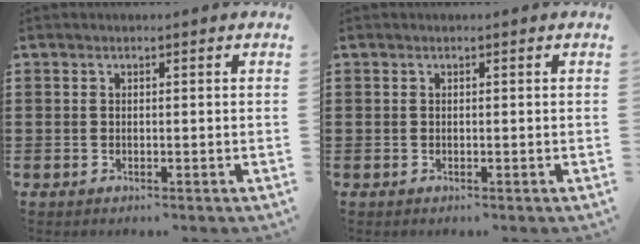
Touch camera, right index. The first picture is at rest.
{"total": 0.0}